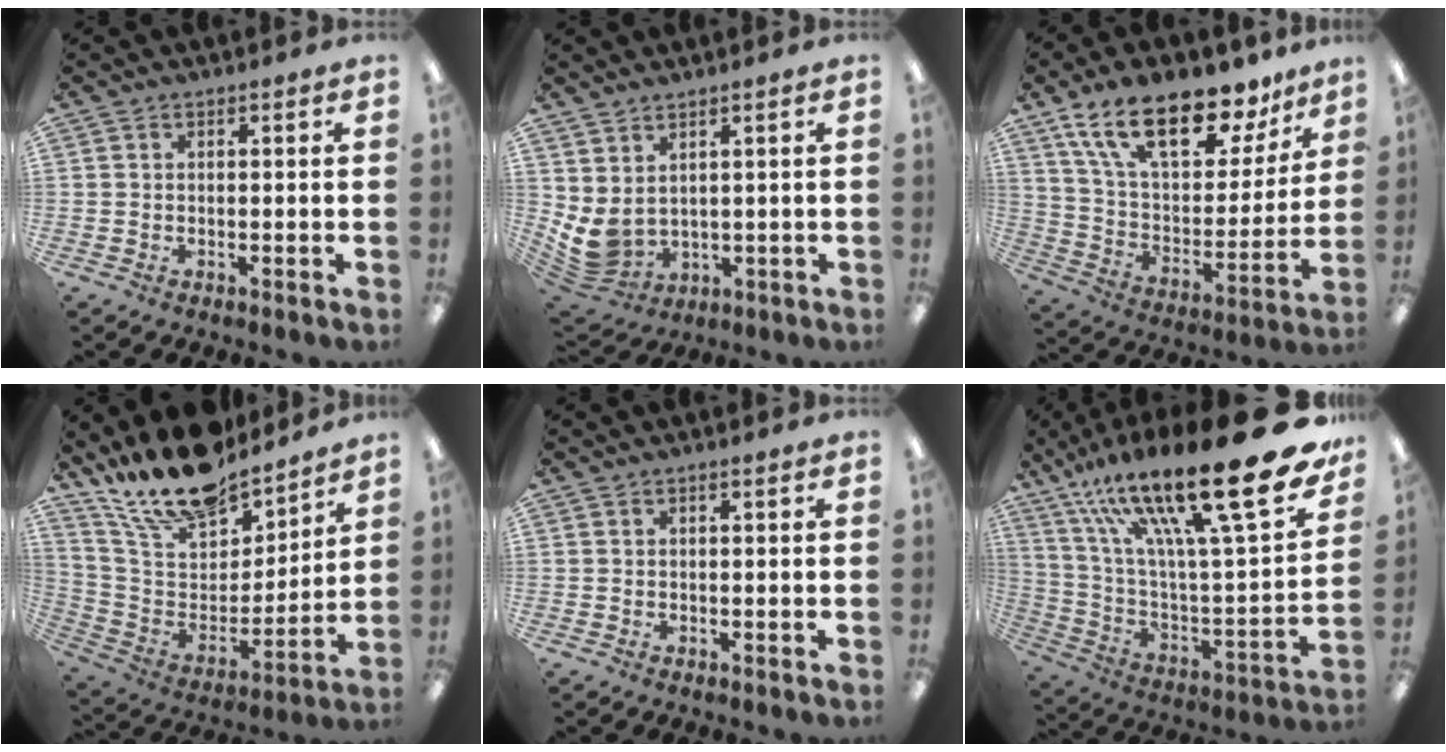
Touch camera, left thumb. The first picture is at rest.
{"total": 6.0, "force": [2.3, 3.7, 4.1], "torque": [-0.112, -0.024, 0.045]}
{"total": 22.1, "force": [15.5, 9.3, 12.7], "torque": [-0.220, -0.092, 0.272]}
{"total": 20.2, "force": [17.0, 7.4, 8.0], "torque": [-0.172, -0.116, 0.306]}
{"total": 0.5, "force": [0.3, 0.0, 0.5], "torque": [-0.008, 0.000, 0.005]}
{"total": 30.0, "force": [18.0, 6.7, 23.0], "torque": [-0.361, -0.123, 0.292]}